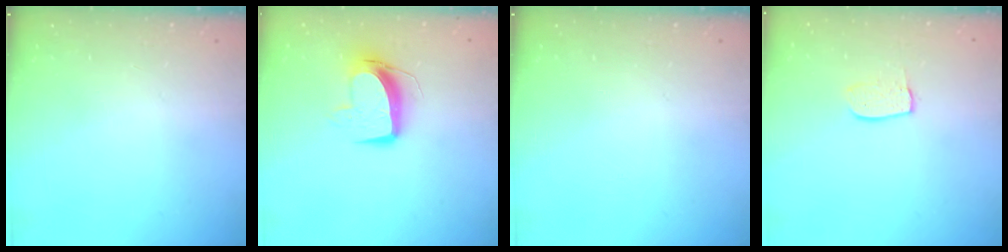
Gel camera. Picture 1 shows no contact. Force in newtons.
{"total": 10.5, "press": 10.4, "slide": 0.9}
{"total": 0.0}
{"total": 6.6, "press": 6.5, "slide": 0.4}